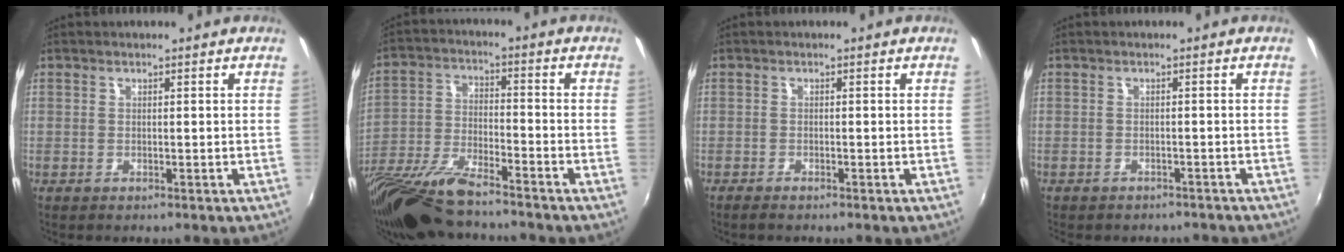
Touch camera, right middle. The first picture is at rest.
{"total": 16.0, "force": [-13.2, 2.9, 8.7], "torque": [-0.182, -0.039, -0.245]}
{"total": 1.4, "force": [-1.2, 0.2, 0.6], "torque": [-0.017, -0.004, -0.024]}
{"total": 4.5, "force": [-4.0, 1.6, 1.4], "torque": [-0.032, -0.013, -0.048]}